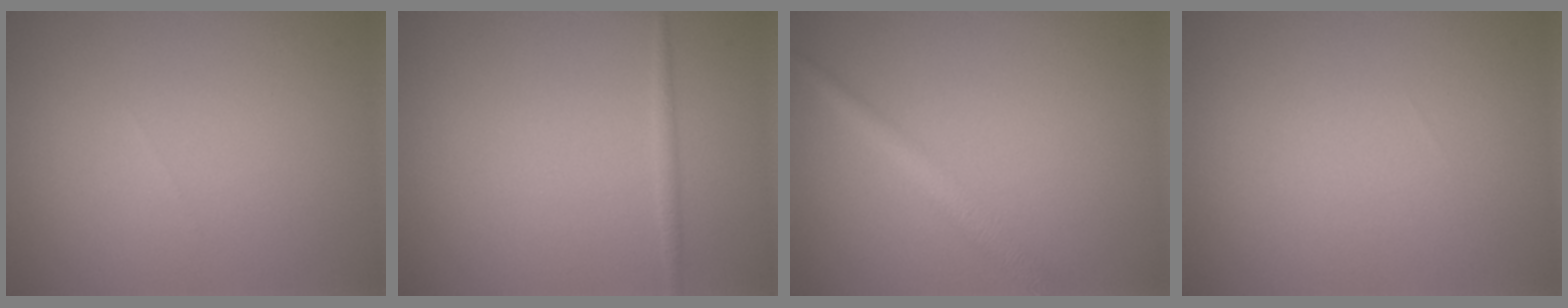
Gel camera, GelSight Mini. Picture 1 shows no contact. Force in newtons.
{"total": 0.8, "press": 0.8, "slide": 0.0}
{"total": 2.5, "press": 2.5, "slide": 0.0}
{"total": 0.0}